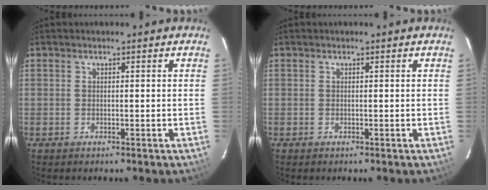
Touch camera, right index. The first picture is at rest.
{"total": 0.0}